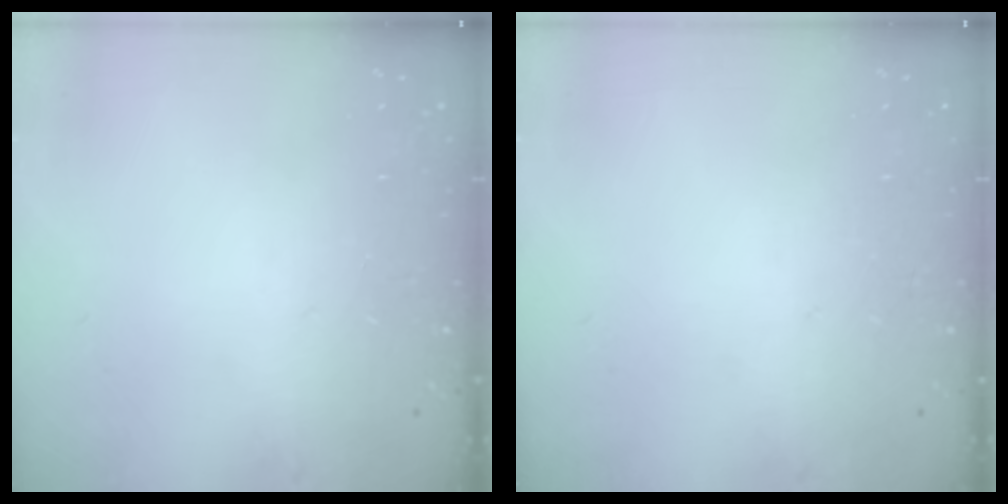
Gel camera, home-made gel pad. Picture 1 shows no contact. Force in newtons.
{"total": 0.0}